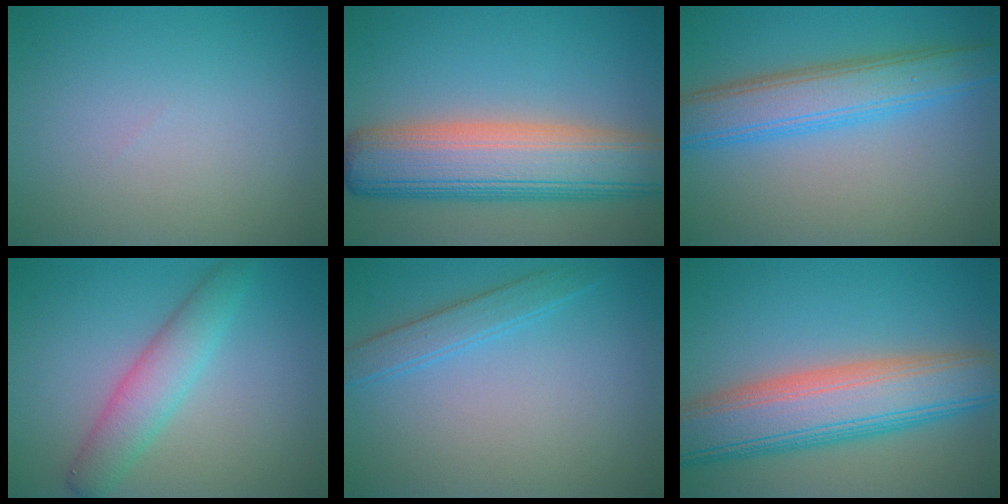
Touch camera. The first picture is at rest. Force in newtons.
{"total": 10.6, "press": 10.5, "slide": 0.8}
{"total": 6.1, "press": 6.1, "slide": 0.0}
{"total": 3.8, "press": 3.8, "slide": 0.1}
{"total": 2.2, "press": 2.2, "slide": 0.1}
{"total": 9.7, "press": 9.7, "slide": 1.1}